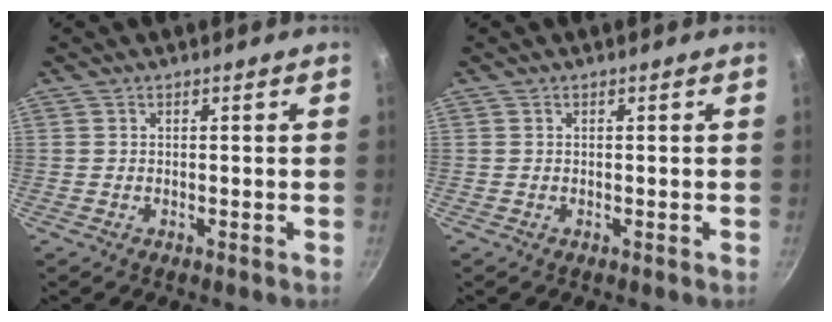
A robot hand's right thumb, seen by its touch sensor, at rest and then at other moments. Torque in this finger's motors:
{"motor_torque": [0.00, 0.00, 0.05, -0.05, 0.02]}